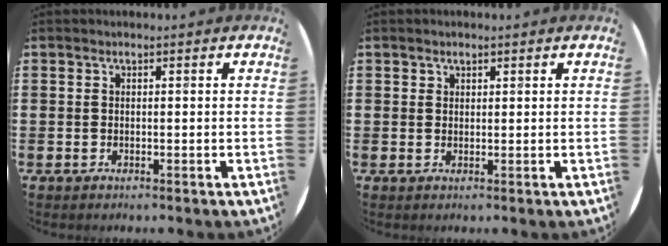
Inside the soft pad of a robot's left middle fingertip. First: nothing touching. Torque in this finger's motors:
{"motor_torque": [-0.23, 0.04, -0.05, -0.01]}